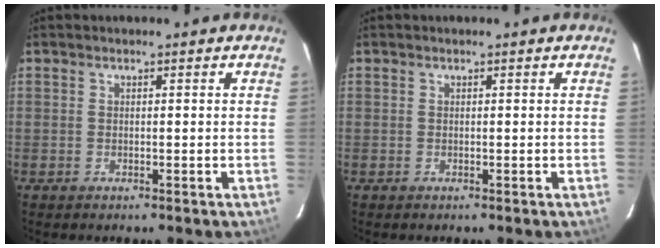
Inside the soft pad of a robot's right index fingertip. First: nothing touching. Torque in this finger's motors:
{"motor_torque": [0.00, 0.01, 0.00, 0.00]}